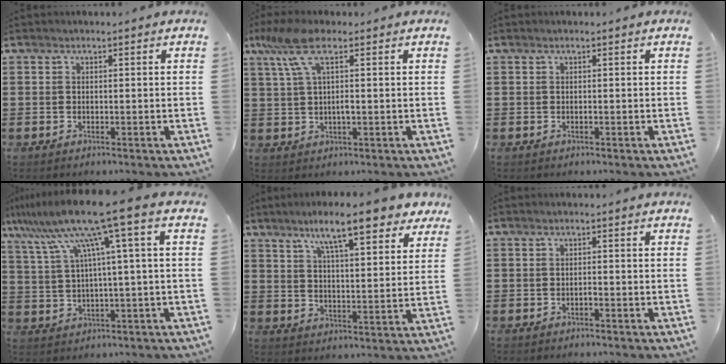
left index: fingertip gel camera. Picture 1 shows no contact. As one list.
[{"total": 6.5, "force": [2.0, 1.9, 5.9], "torque": [-0.137, -0.002, 0.028]}, {"total": 0.0}, {"total": 10.9, "force": [5.6, -0.3, 9.4], "torque": [-0.211, -0.025, 0.082]}, {"total": 10.8, "force": [8.1, 1.3, 7.0], "torque": [-0.124, -0.027, 0.133]}, {"total": 0.7, "force": [-0.4, 0.0, 0.6], "torque": [-0.013, -0.003, -0.007]}]